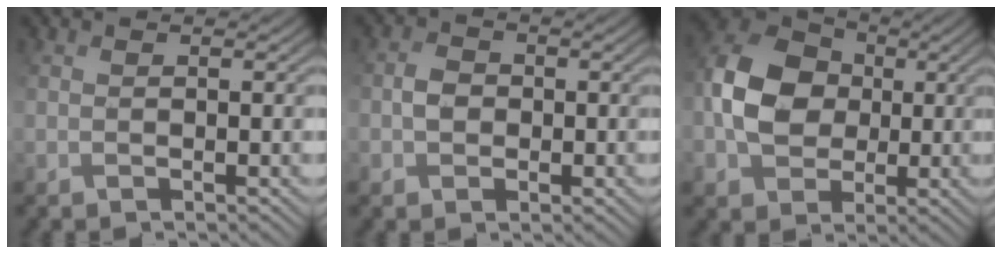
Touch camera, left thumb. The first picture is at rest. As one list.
[{"total": 2.1, "force": [-0.2, 2.0, 0.6], "torque": [-0.011, 0.008, -0.009]}, {"total": 8.9, "force": [0.4, 7.2, 5.1], "torque": [-0.121, 0.021, -0.007]}]